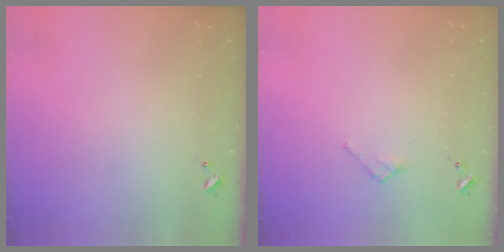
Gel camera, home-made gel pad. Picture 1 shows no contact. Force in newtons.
{"total": 2.4, "press": 2.3, "slide": 0.3}